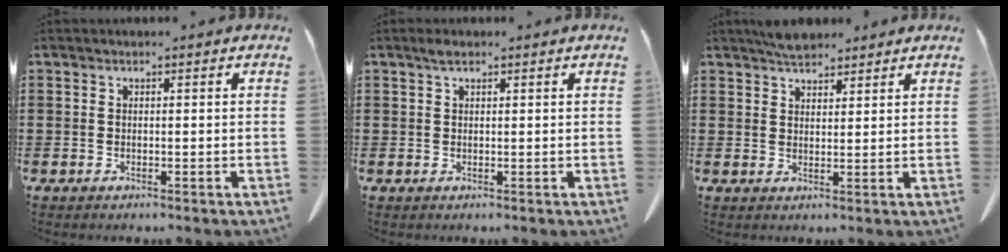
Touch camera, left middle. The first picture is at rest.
{"total": 1.1, "force": [0.6, 0.6, 0.7], "torque": [-0.018, 0.005, 0.010]}
{"total": 3.2, "force": [3.0, 0.9, 0.9], "torque": [-0.024, 0.000, 0.056]}